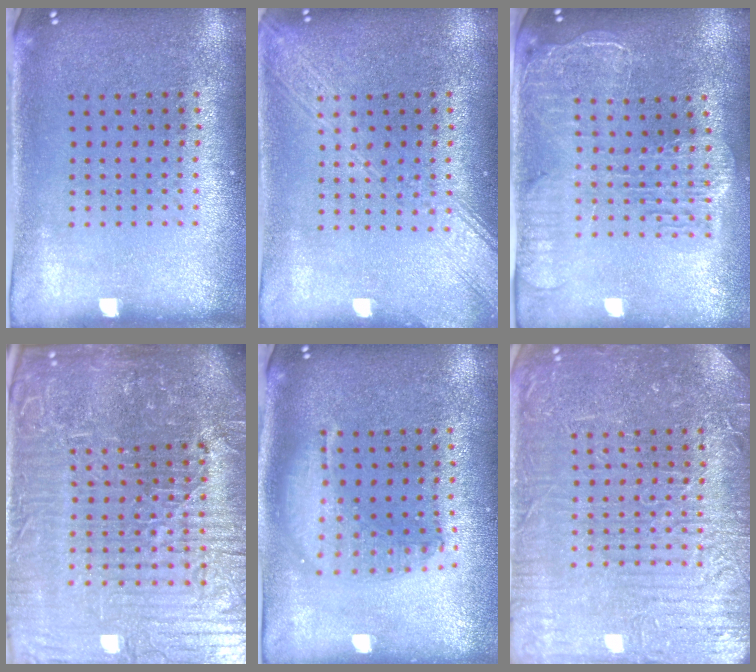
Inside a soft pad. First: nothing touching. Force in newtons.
{"total": 3.5, "press": 3.5, "slide": 0.4}
{"total": 2.3, "press": 2.0, "slide": 1.1}
{"total": 7.9, "press": 7.0, "slide": 3.7}
{"total": 1.6, "press": 1.4, "slide": 0.7}
{"total": 4.8, "press": 4.8, "slide": 0.6}